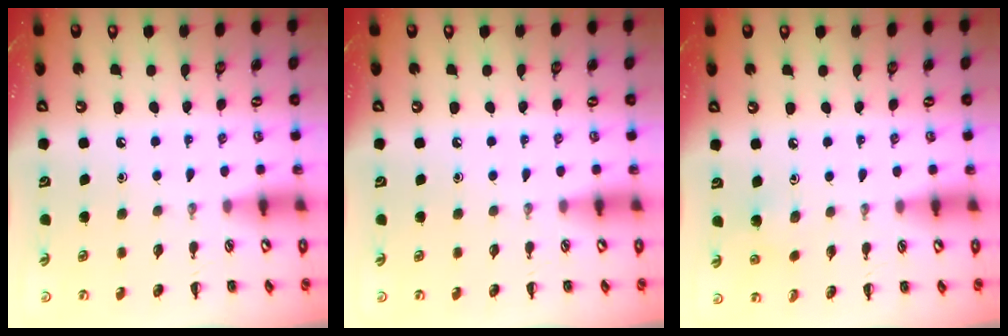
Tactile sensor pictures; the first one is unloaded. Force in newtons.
{"total": 0.0}
{"total": 3.8, "press": 3.6, "slide": 1.2}